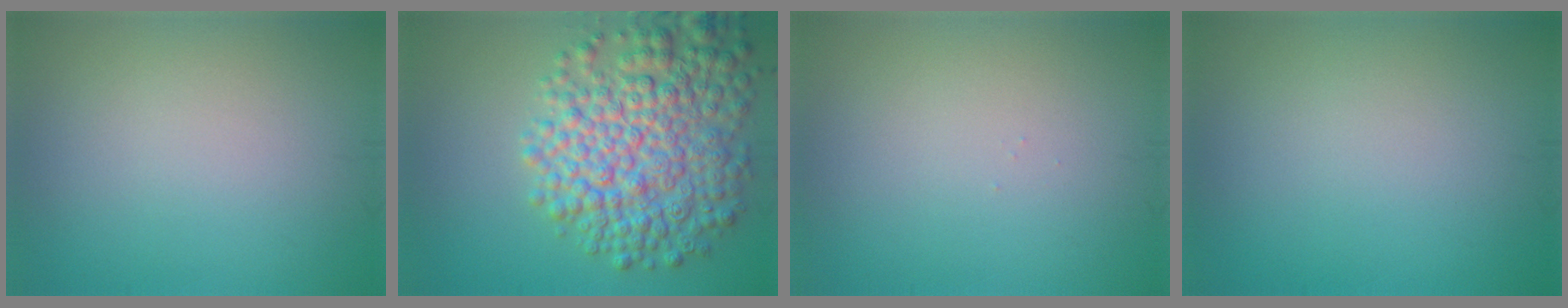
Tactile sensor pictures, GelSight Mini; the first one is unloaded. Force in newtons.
{"total": 9.1, "press": 9.1, "slide": 0.3}
{"total": 0.0}
{"total": 0.0}